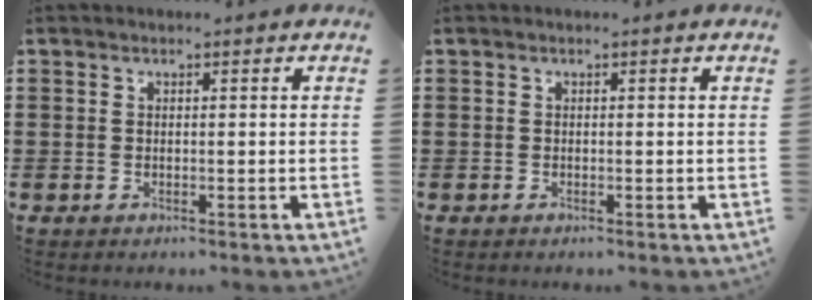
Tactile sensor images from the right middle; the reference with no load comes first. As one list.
[{"total": 0.0}]